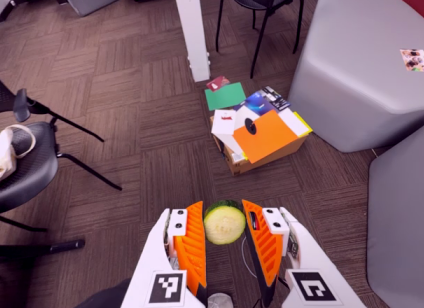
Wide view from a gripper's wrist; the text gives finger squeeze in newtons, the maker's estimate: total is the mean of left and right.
{"total": 9.7, "left": 10.3, "right": 9.1}